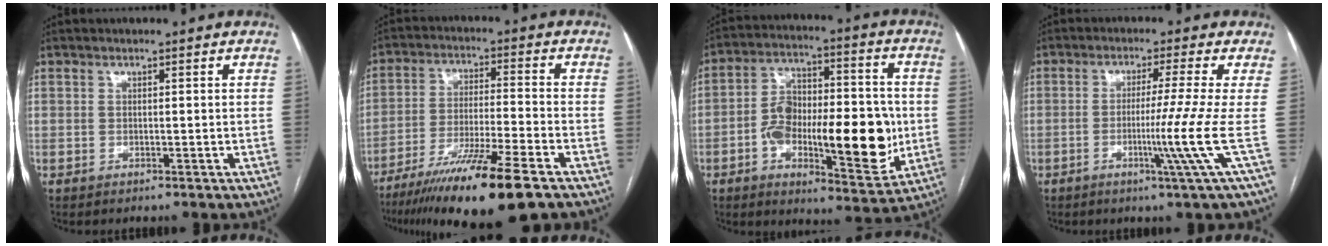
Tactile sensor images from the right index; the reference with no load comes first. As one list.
[{"total": 16.0, "force": [-11.0, -0.3, 11.6], "torque": [-0.202, -0.040, -0.188]}, {"total": 19.3, "force": [-3.6, 6.9, 17.6], "torque": [-0.281, 0.019, -0.047]}, {"total": 7.9, "force": [-1.9, -3.3, 6.9], "torque": [-0.119, -0.024, -0.035]}]